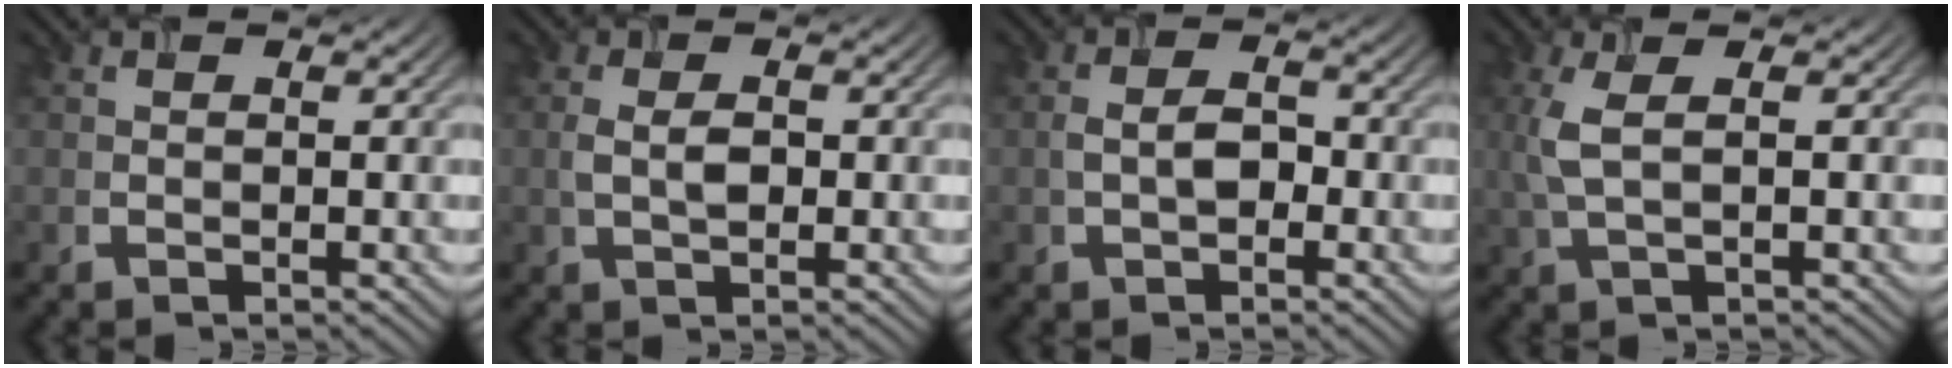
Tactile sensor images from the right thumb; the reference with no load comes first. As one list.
[{"total": 2.7, "force": [0.1, 1.4, 2.3], "torque": [-0.054, 0.000, 0.002]}, {"total": 2.9, "force": [-0.6, 1.8, 2.2], "torque": [-0.048, 0.001, -0.013]}, {"total": 4.0, "force": [0.6, 1.2, 3.7], "torque": [-0.096, 0.006, 0.012]}]